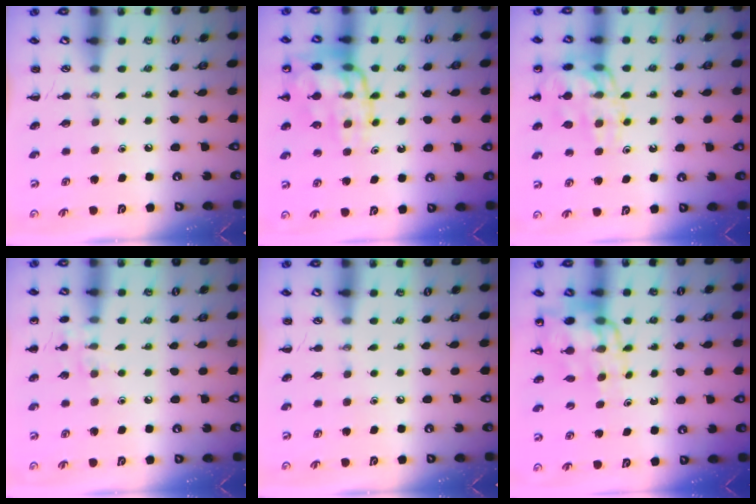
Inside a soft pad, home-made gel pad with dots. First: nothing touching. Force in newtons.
{"total": 16.1, "press": 16.0, "slide": 1.9}
{"total": 15.8, "press": 15.8, "slide": 1.1}
{"total": 6.9, "press": 6.5, "slide": 2.1}
{"total": 0.0}
{"total": 13.9, "press": 13.4, "slide": 3.8}